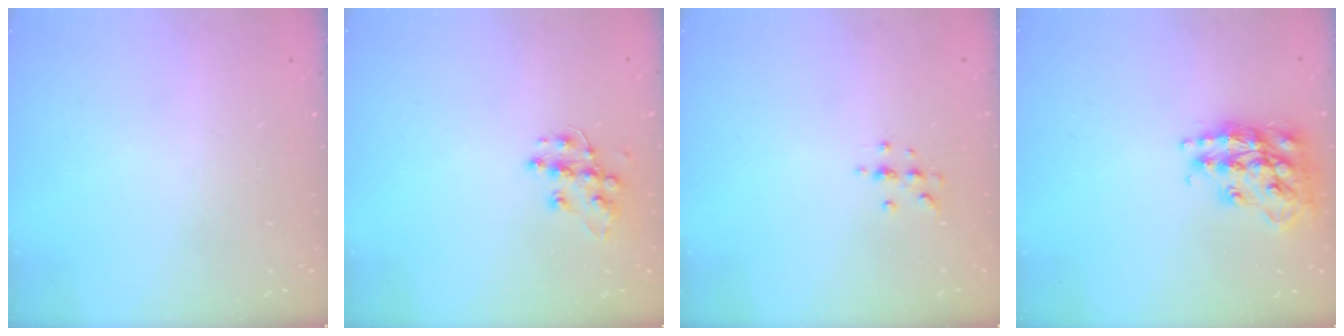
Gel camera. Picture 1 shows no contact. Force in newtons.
{"total": 11.3, "press": 11.2, "slide": 0.7}
{"total": 3.7, "press": 3.7, "slide": 0.5}
{"total": 18.4, "press": 18.4, "slide": 1.2}